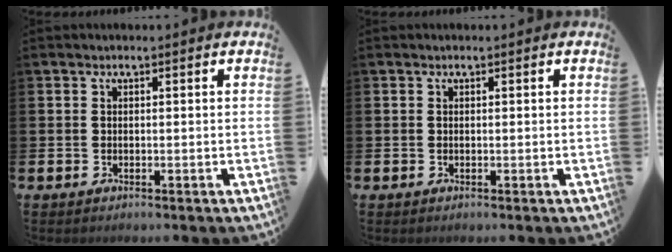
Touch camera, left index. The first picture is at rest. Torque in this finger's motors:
{"motor_torque": [0.01, -0.01, 0.04, -0.01]}